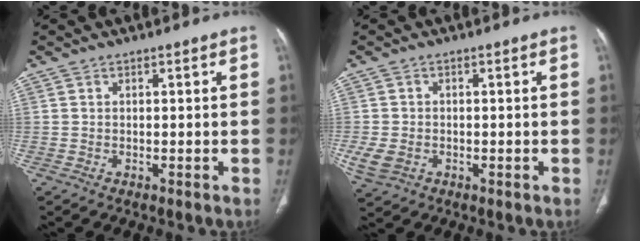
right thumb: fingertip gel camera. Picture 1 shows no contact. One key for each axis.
{"total": 4.6, "fx": -1.2, "fy": 3.4, "fz": 2.8, "tx": -0.064, "ty": 0.001, "tz": -0.015}